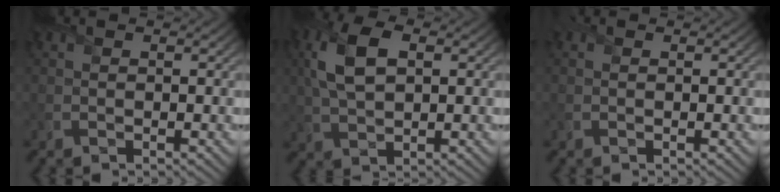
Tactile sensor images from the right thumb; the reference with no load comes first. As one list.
[{"total": 7.1, "force": [1.7, 3.8, 5.7], "torque": [-0.136, 0.012, 0.030]}, {"total": 0.0}]